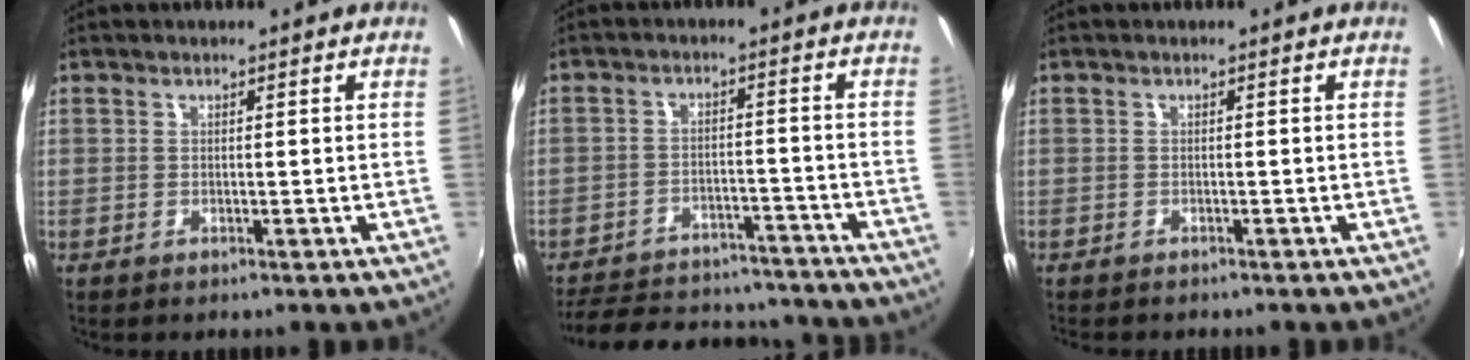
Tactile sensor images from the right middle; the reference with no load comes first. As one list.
[{"total": 21.7, "force": [-18.7, 7.5, 8.0], "torque": [-0.174, 0.022, -0.234]}, {"total": 1.7, "force": [-1.6, 0.1, 0.5], "torque": [-0.017, -0.010, -0.022]}]